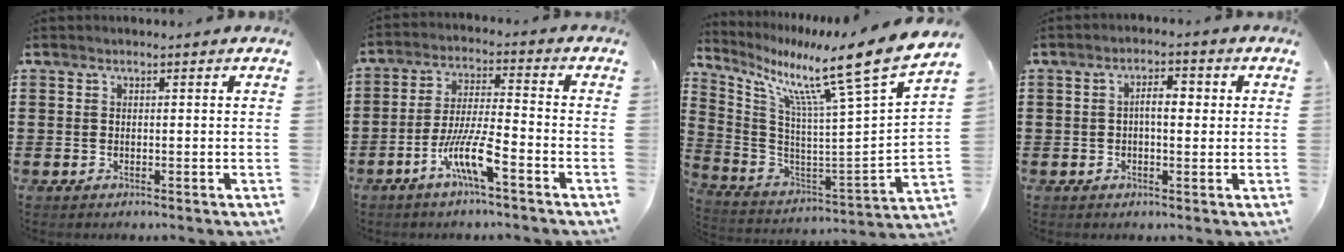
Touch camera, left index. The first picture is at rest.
{"total": 8.4, "force": [-4.7, 1.1, 6.9], "torque": [-0.143, -0.003, -0.090]}
{"total": 11.8, "force": [8.4, -0.1, 8.2], "torque": [-0.154, -0.077, 0.117]}
{"total": 4.2, "force": [0.2, 1.6, 3.8], "torque": [-0.066, 0.007, -0.003]}